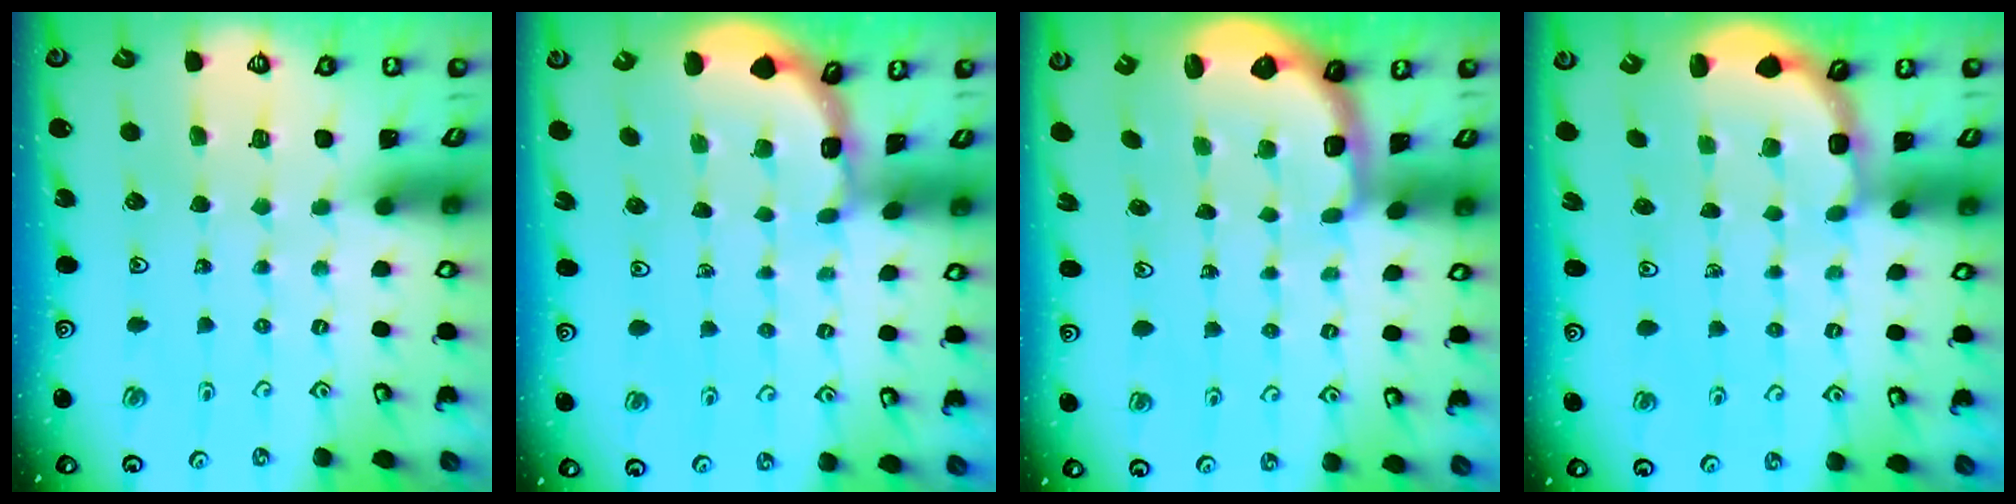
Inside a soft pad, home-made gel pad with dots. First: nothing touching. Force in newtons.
{"total": 1.8, "press": 1.8, "slide": 0.2}
{"total": 2.6, "press": 1.9, "slide": 1.7}
{"total": 2.9, "press": 2.3, "slide": 1.8}